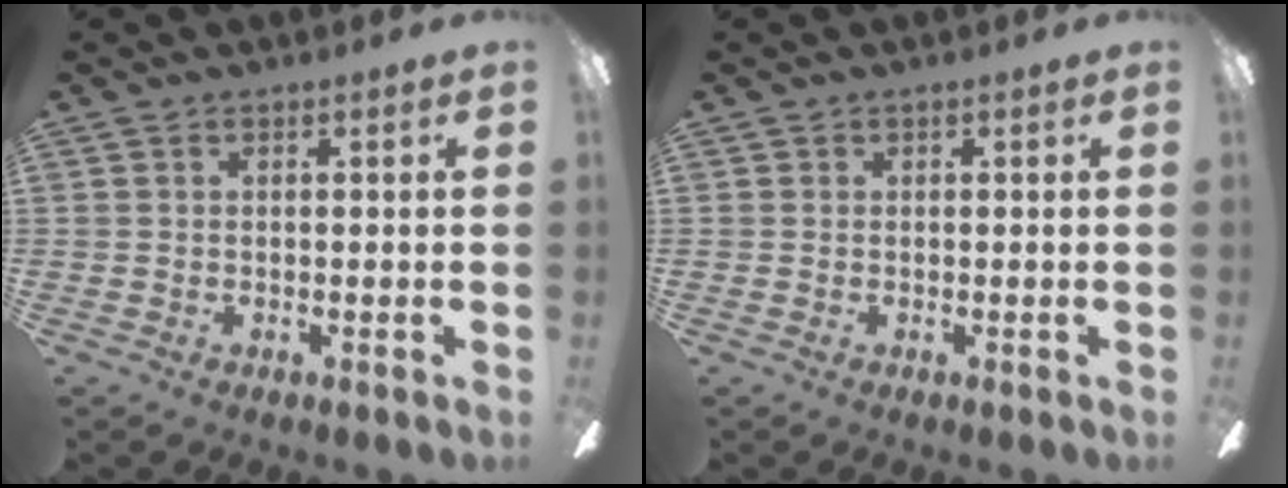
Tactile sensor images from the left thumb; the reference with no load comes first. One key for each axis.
{"total": 0.0}